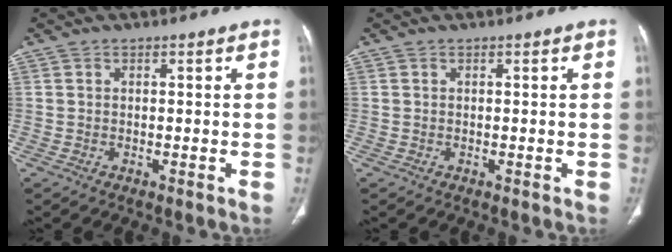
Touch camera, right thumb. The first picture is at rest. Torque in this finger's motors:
{"motor_torque": [-0.07, -0.05, -0.32, 0.32, 0.00]}